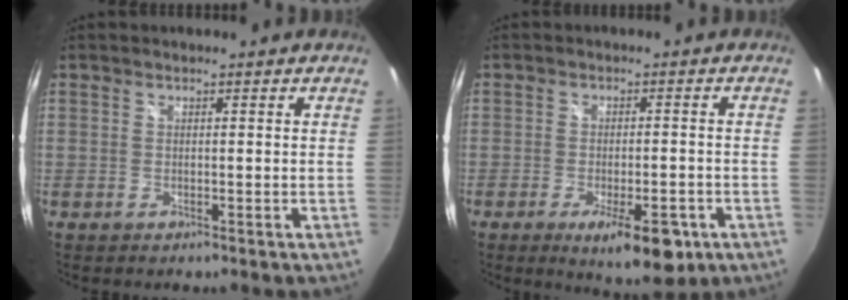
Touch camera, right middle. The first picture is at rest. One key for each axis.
{"total": 10.3, "fx": -5.5, "fy": 3.4, "fz": 8.0, "tx": -0.129, "ty": -0.018, "tz": -0.073}